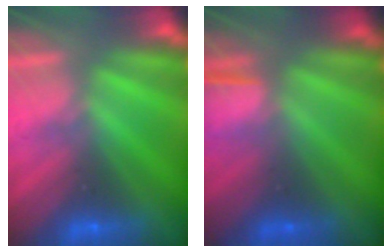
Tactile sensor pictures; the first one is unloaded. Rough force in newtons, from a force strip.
{"total": 1.3}